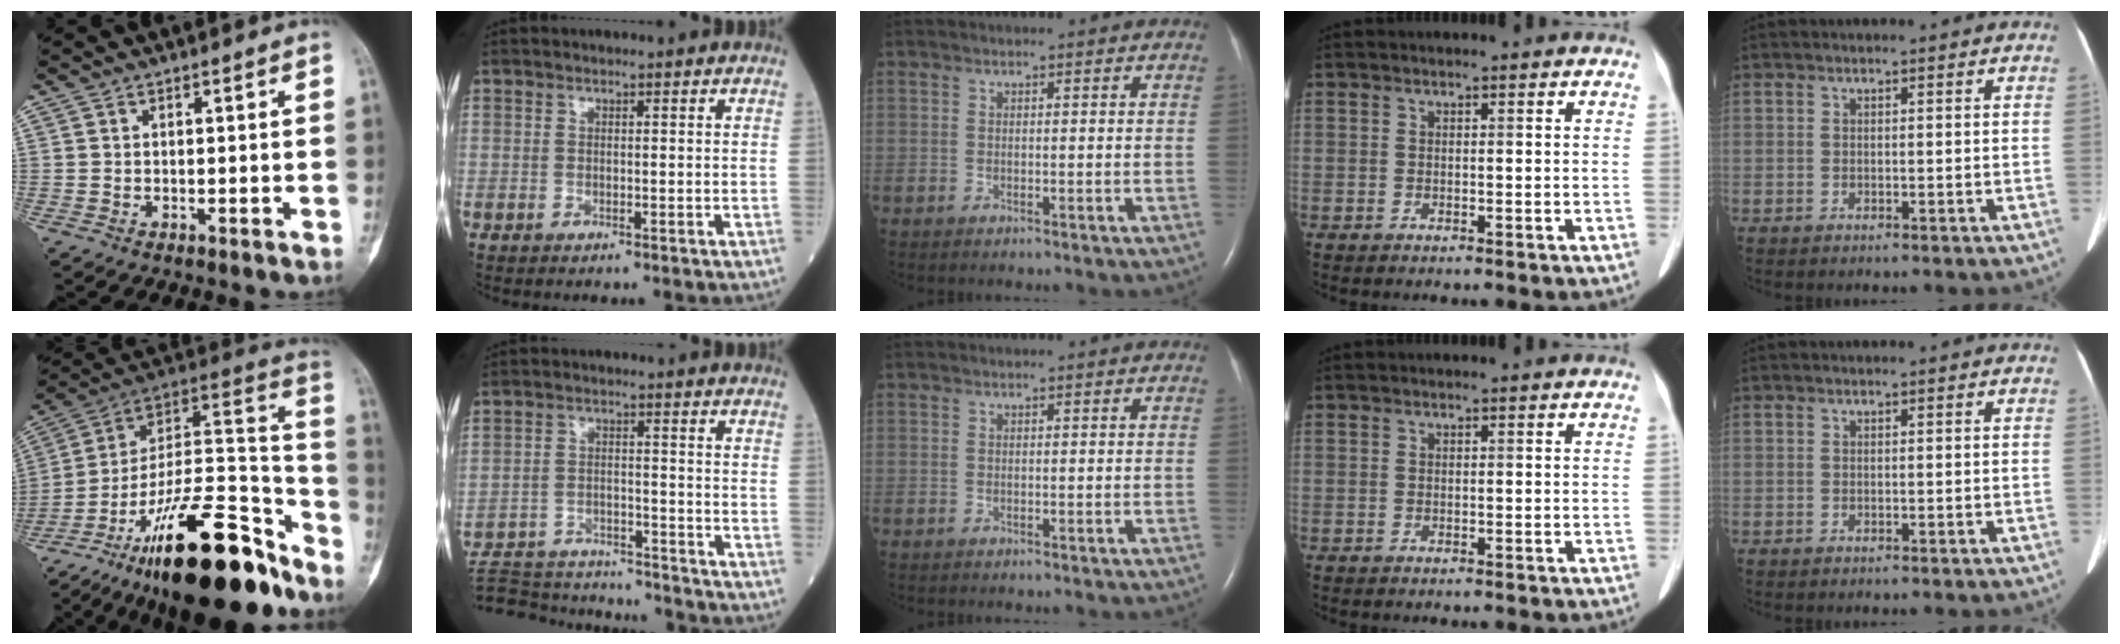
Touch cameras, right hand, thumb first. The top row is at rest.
{"thumb": {"total": 32.2, "force": [-21.4, 10.7, 21.6], "torque": [-0.271, 0.088, -0.346]}, "index": {"total": 19.7, "force": [-18.6, 3.2, 5.9], "torque": [-0.149, -0.013, -0.275]}}